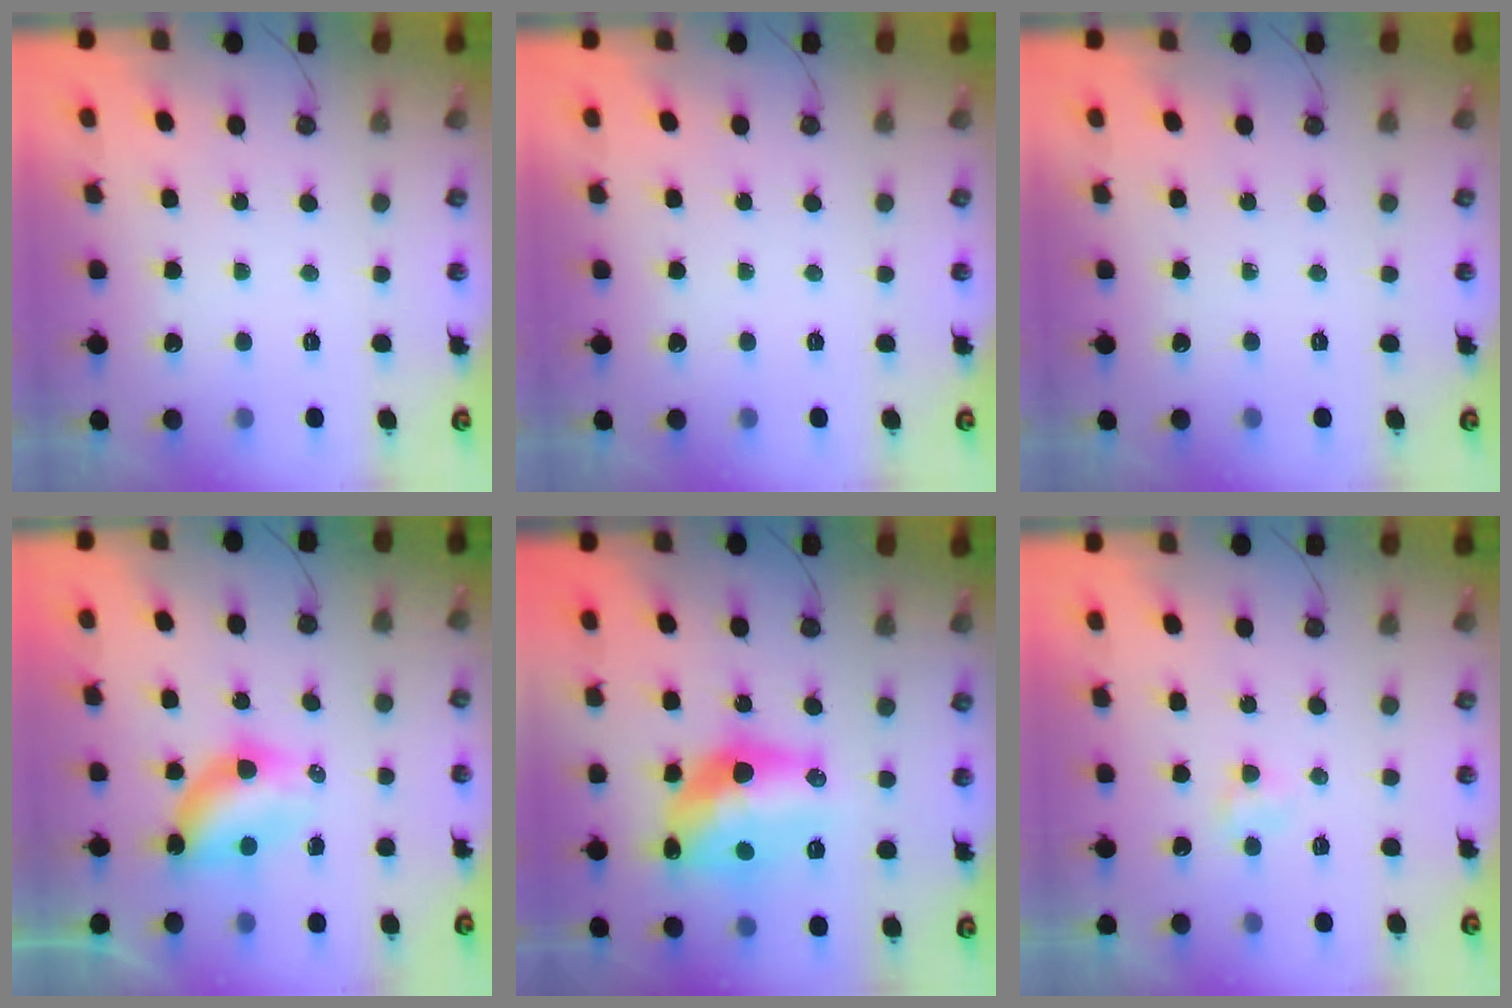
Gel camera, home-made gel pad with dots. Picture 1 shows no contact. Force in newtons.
{"total": 0.0}
{"total": 0.0}
{"total": 8.0, "press": 7.0, "slide": 3.9}
{"total": 16.9, "press": 16.4, "slide": 4.2}
{"total": 2.2, "press": 2.2, "slide": 0.3}